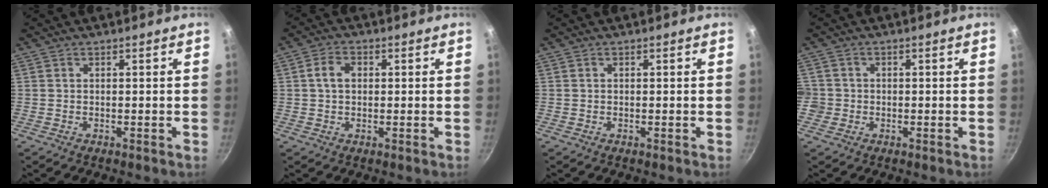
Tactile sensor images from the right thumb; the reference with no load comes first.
{"total": 3.8, "force": [0.4, 2.8, 2.5], "torque": [-0.036, 0.010, 0.004]}
{"total": 0.0}
{"total": 3.0, "force": [-0.8, 2.8, 0.5], "torque": [0.004, 0.014, -0.015]}